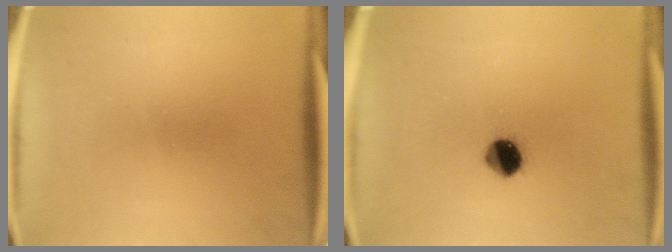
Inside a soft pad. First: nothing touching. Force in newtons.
{"total": 6.5}